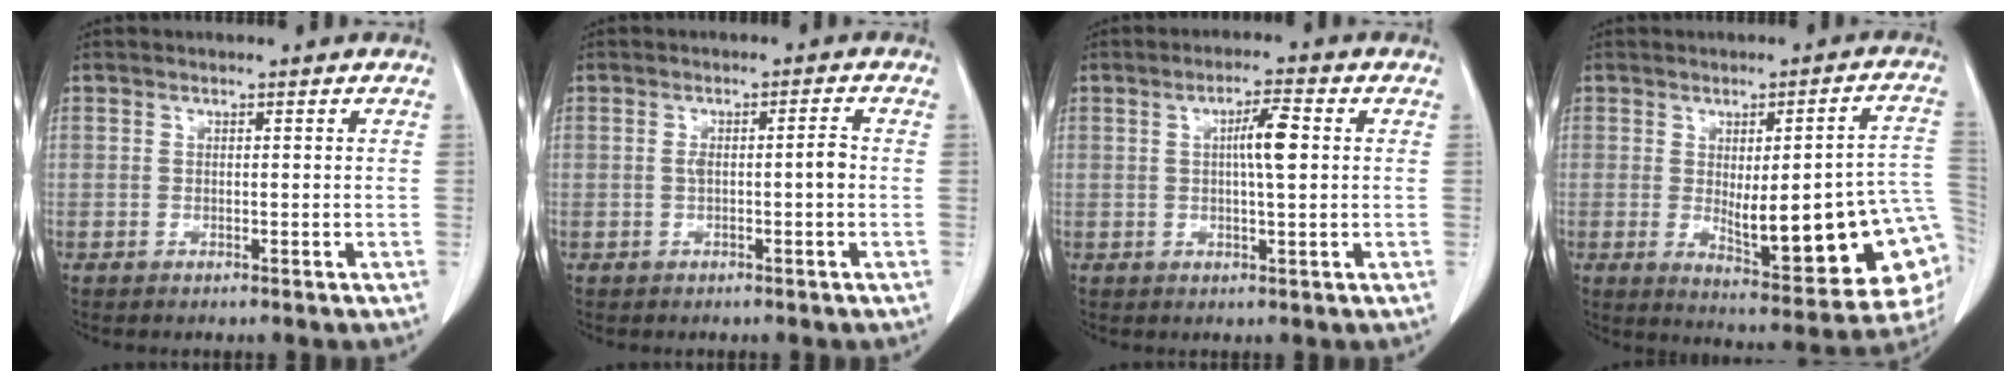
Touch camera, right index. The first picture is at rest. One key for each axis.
{"total": 3.0, "fx": -0.2, "fy": 0.4, "fz": 2.9, "tx": -0.053, "ty": 0.008, "tz": -0.003}
{"total": 4.8, "fx": 0.7, "fy": 0.4, "fz": 4.7, "tx": -0.082, "ty": 0.004, "tz": 0.010}
{"total": 21.0, "fx": -3.0, "fy": 4.7, "fz": 20.2, "tx": -0.190, "ty": 0.007, "tz": -0.016}